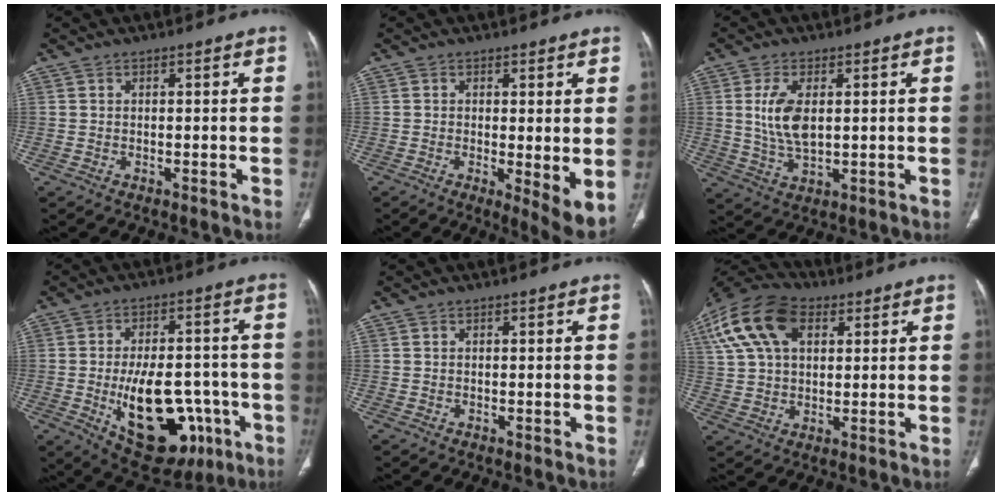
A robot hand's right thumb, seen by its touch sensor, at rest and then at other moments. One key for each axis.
{"total": 6.5, "fx": -0.2, "fy": 1.9, "fz": 6.2, "tx": -0.093, "ty": -0.021, "tz": -0.003}
{"total": 8.1, "fx": 1.5, "fy": 4.0, "fz": 6.9, "tx": -0.141, "ty": -0.011, "tz": 0.034}
{"total": 20.4, "fx": -6.1, "fy": 11.2, "fz": 16.0, "tx": -0.216, "ty": 0.020, "tz": -0.065}
{"total": 0.0}
{"total": 18.1, "fx": 7.1, "fy": 11.1, "fz": 12.4, "tx": -0.258, "ty": 0.019, "tz": 0.126}